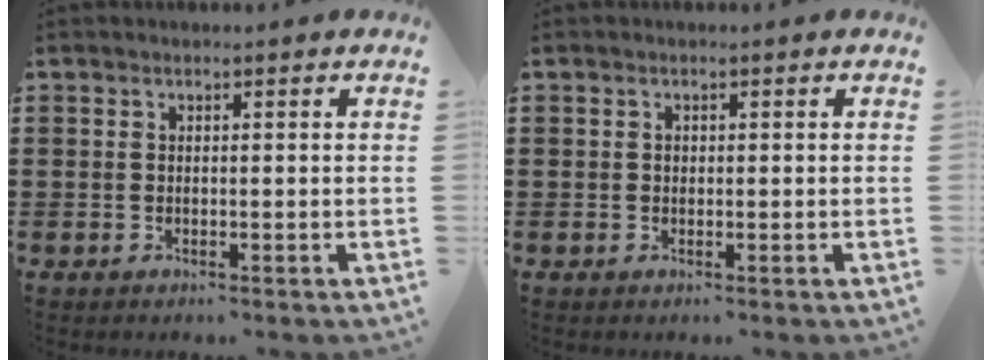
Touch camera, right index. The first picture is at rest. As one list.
[{"total": 0.5, "force": [0.1, 0.5, 0.2], "torque": [-0.006, 0.002, 0.002]}]